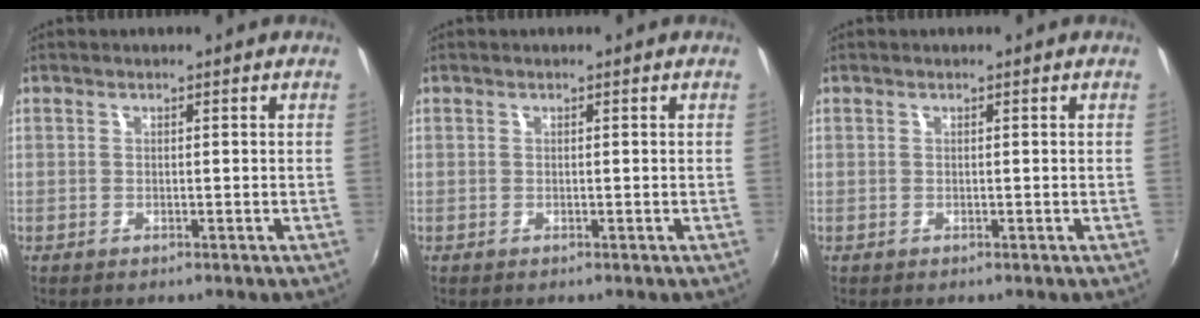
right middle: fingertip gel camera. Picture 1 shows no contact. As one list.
[{"total": 0.0}, {"total": 0.0}]